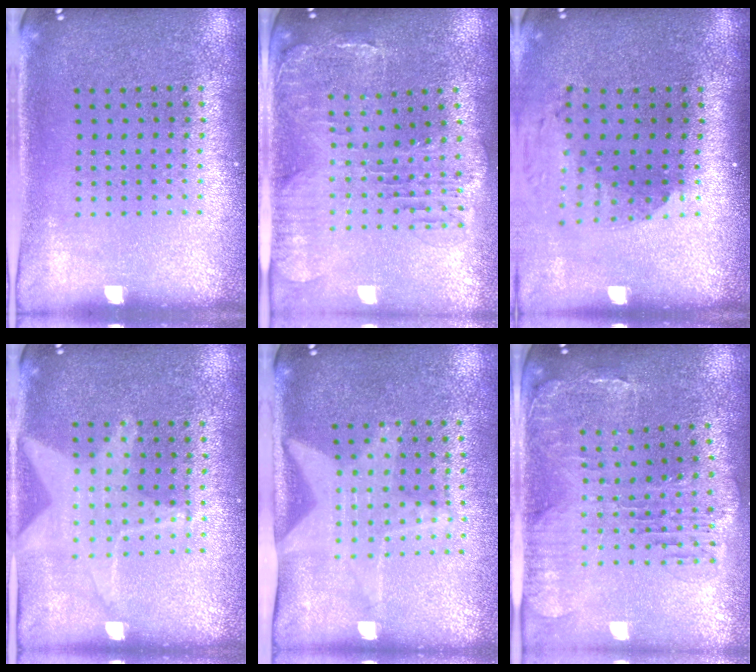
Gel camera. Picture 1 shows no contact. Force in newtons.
{"total": 1.4, "press": 1.3, "slide": 0.3}
{"total": 1.7, "press": 1.3, "slide": 1.1}
{"total": 1.5, "press": 1.4, "slide": 0.5}
{"total": 2.1, "press": 1.6, "slide": 1.3}
{"total": 1.4, "press": 1.4, "slide": 0.5}